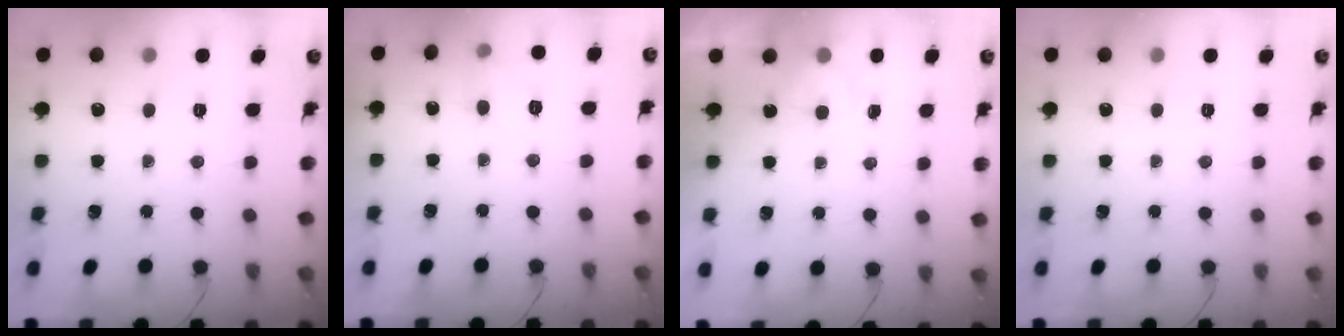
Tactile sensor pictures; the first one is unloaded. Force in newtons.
{"total": 7.8, "press": 7.6, "slide": 1.7}
{"total": 2.0, "press": 1.4, "slide": 1.3}
{"total": 0.0}